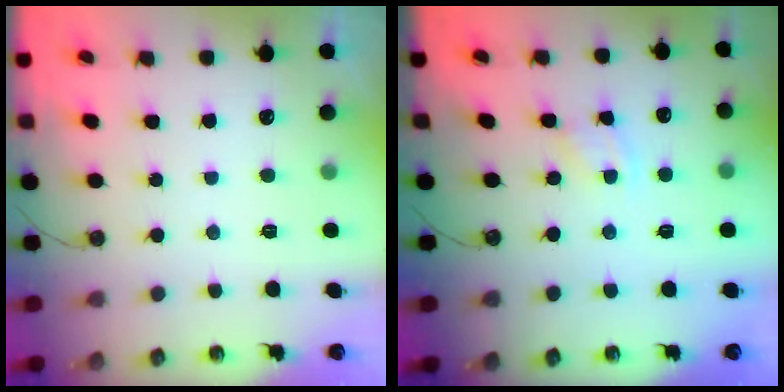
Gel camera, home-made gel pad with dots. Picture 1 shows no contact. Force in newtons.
{"total": 2.6, "press": 2.6, "slide": 0.4}